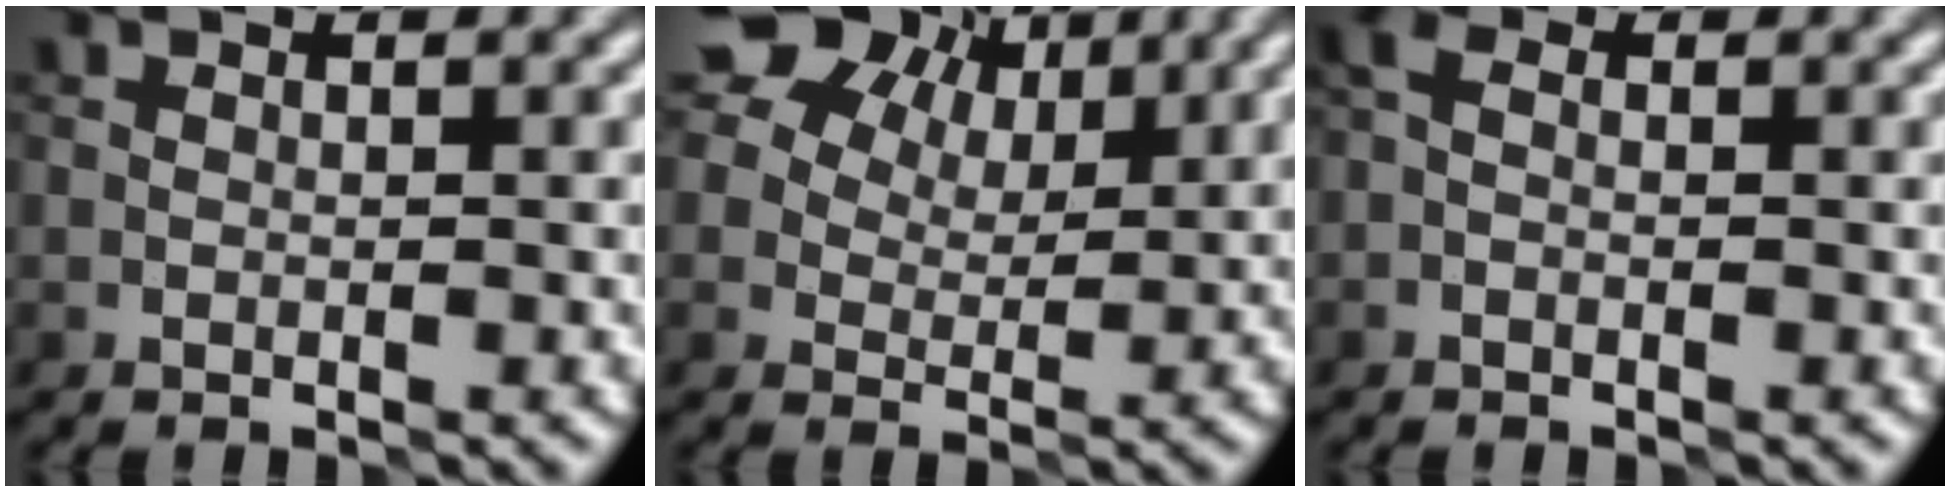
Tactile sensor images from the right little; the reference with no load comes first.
{"total": 14.4, "force": [8.6, 9.1, 7.2], "torque": [-0.151, 0.039, 0.160]}
{"total": 1.2, "force": [-0.1, 0.7, 1.0], "torque": [-0.025, 0.004, -0.007]}